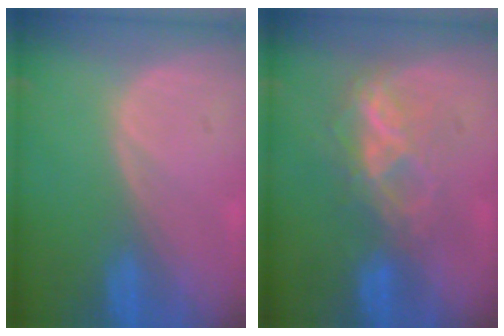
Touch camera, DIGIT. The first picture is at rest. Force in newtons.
{"total": 6.3, "press": 5.8, "slide": 2.6}